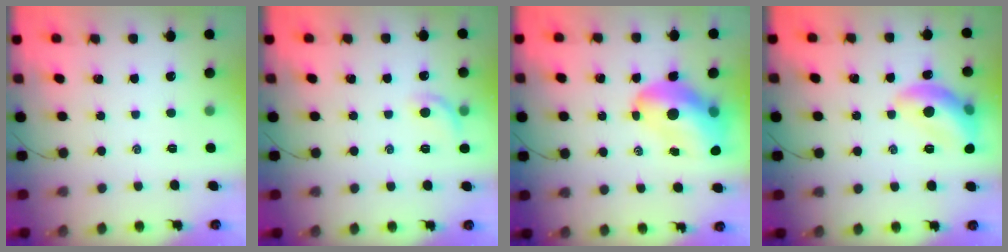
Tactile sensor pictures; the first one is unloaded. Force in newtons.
{"total": 6.9, "press": 6.7, "slide": 1.7}
{"total": 13.8, "press": 13.3, "slide": 3.8}
{"total": 13.0, "press": 13.0, "slide": 1.1}